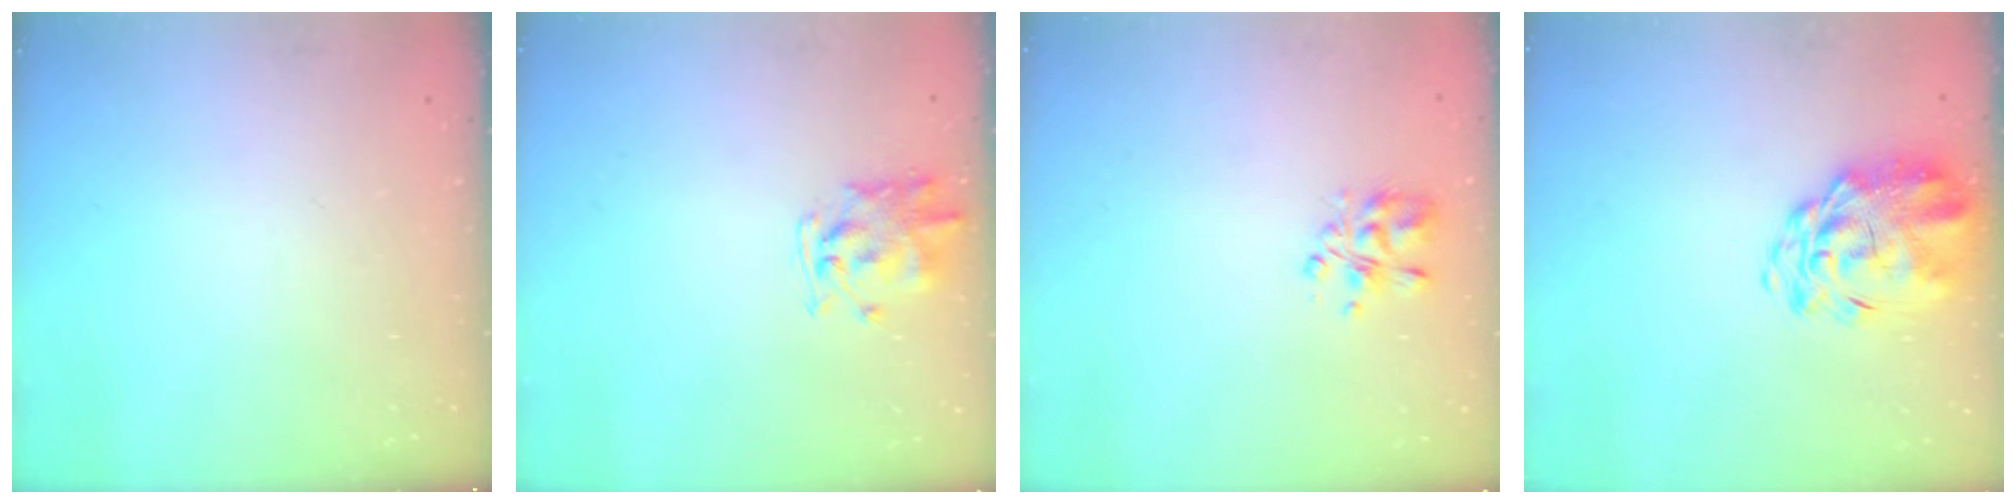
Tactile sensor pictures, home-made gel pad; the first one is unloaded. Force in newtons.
{"total": 1.7, "press": 1.6, "slide": 0.1}
{"total": 4.7, "press": 4.6, "slide": 0.7}
{"total": 5.9, "press": 5.6, "slide": 2.1}